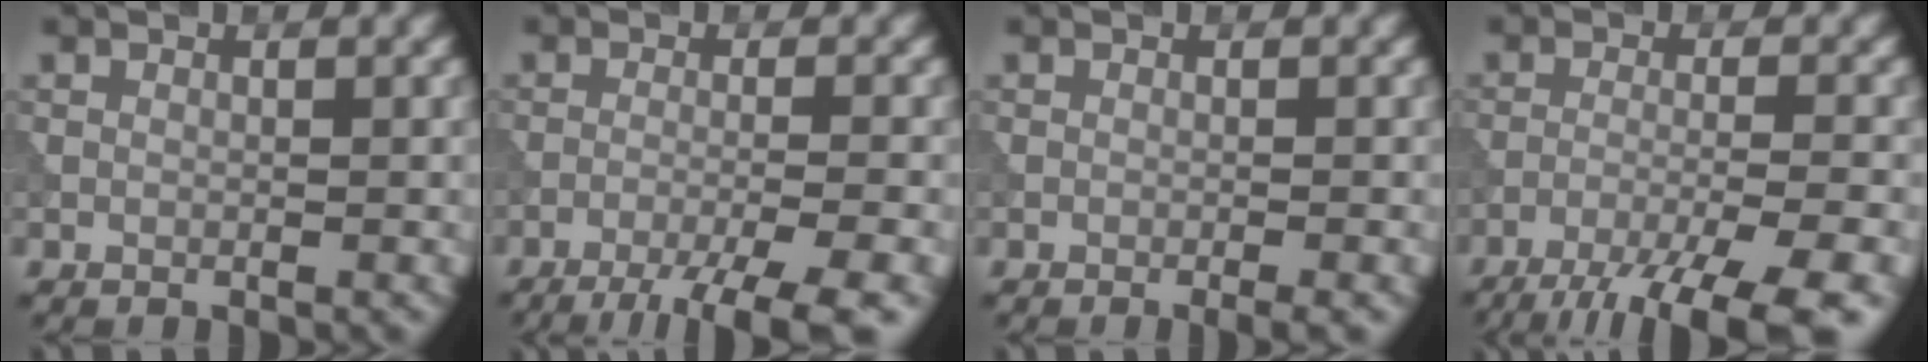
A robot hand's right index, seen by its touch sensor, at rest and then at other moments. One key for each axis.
{"total": 7.6, "fx": -5.4, "fy": 1.3, "fz": 5.1, "tx": -0.075, "ty": -0.017, "tz": -0.082}
{"total": 1.4, "fx": -0.6, "fy": 0.2, "fz": 1.3, "tx": -0.012, "ty": -0.002, "tz": -0.010}
{"total": 10.7, "fx": -8.2, "fy": 1.8, "fz": 6.6, "tx": -0.110, "ty": -0.025, "tz": -0.118}